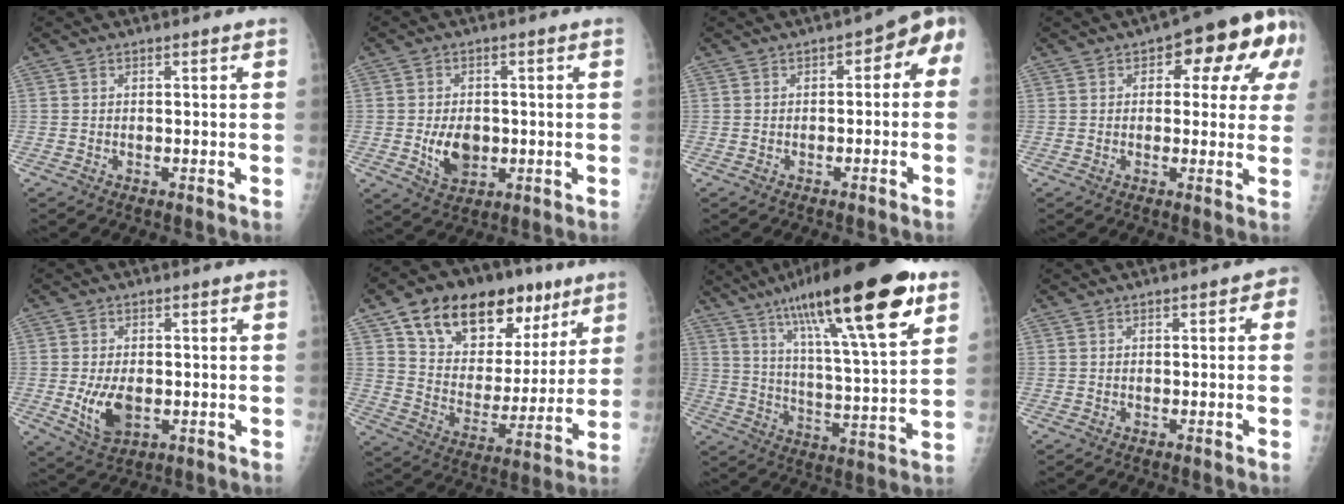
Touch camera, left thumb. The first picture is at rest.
{"total": 6.7, "force": [-0.9, 4.7, 4.7], "torque": [-0.064, -0.005, -0.007]}
{"total": 5.6, "force": [-0.7, 3.2, 4.5], "torque": [-0.027, 0.035, -0.021]}
{"total": 13.2, "force": [4.7, 6.5, 10.5], "torque": [-0.081, 0.012, 0.046]}
{"total": 7.2, "force": [-1.3, 4.3, 5.6], "torque": [-0.097, -0.012, -0.015]}
{"total": 24.6, "force": [13.5, 14.2, 14.8], "torque": [-0.190, -0.019, 0.226]}
{"total": 26.1, "force": [14.7, 5.3, 20.9], "torque": [-0.325, -0.034, 0.236]}
{"total": 1.7, "force": [-0.1, 1.2, 1.2], "torque": [0.003, 0.007, -0.010]}